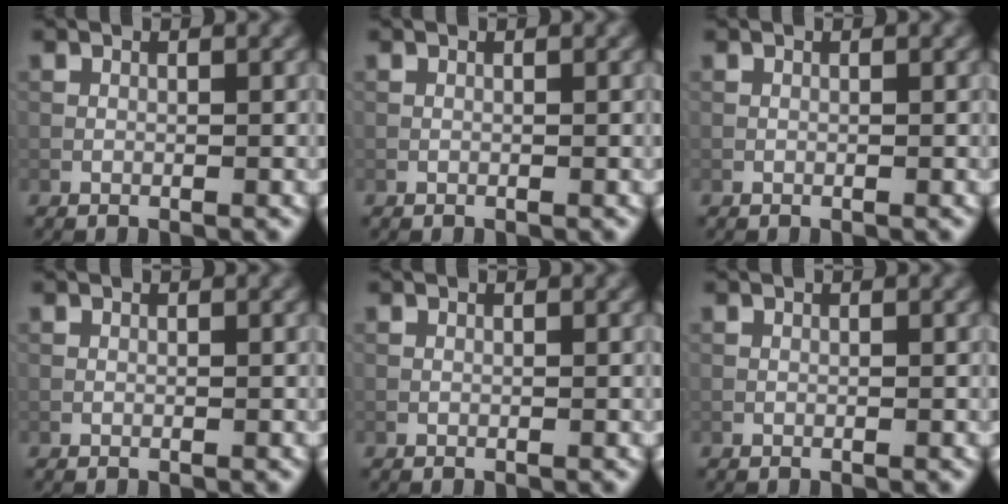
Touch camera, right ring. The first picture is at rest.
{"total": 0.0}
{"total": 0.0}
{"total": 0.0}
{"total": 0.0}
{"total": 0.0}